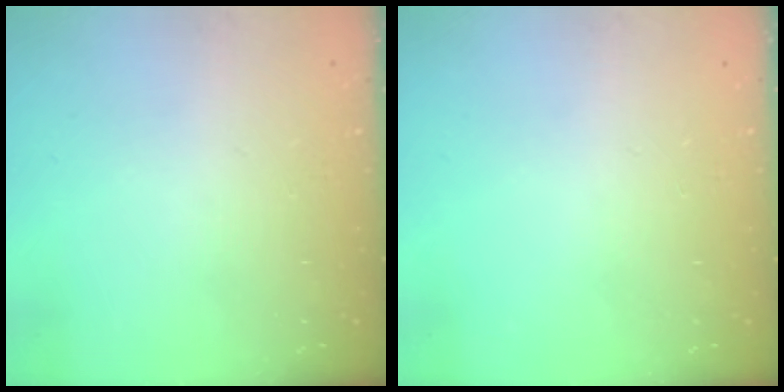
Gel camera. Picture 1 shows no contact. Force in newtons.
{"total": 0.0}